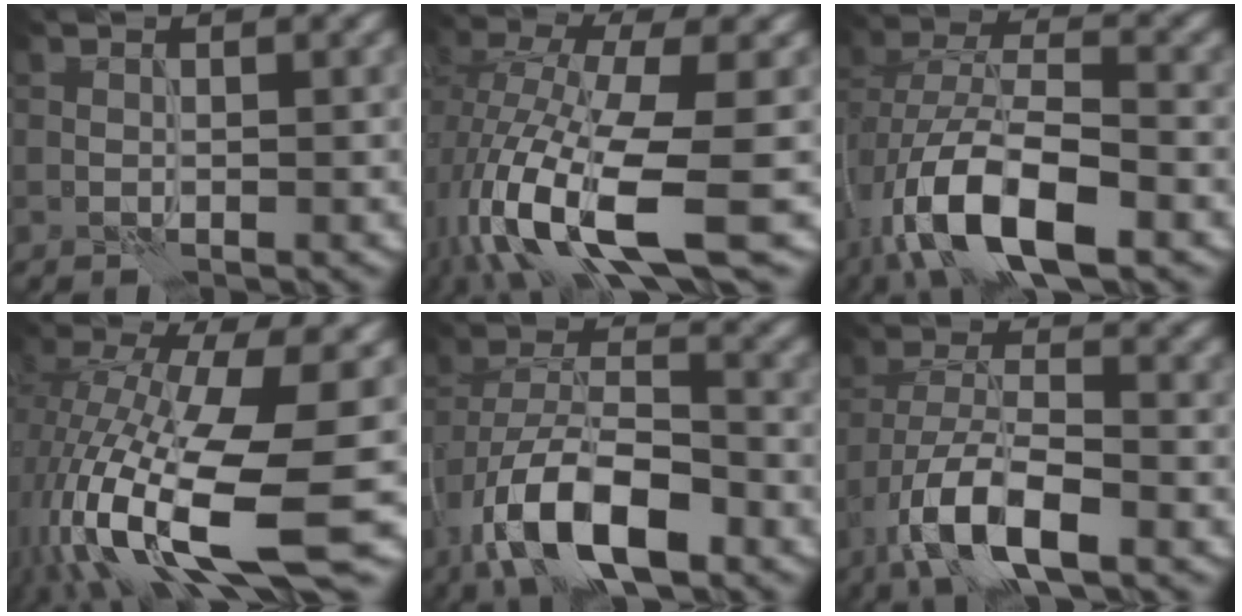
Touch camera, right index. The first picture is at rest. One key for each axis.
{"total": 12.0, "fx": -4.0, "fy": 4.6, "fz": 10.4, "tx": -0.218, "ty": -0.015, "tz": -0.072}
{"total": 10.9, "fx": -5.1, "fy": 5.0, "fz": 8.3, "tx": -0.166, "ty": 0.000, "tz": -0.094}
{"total": 13.4, "fx": -3.4, "fy": 4.6, "fz": 12.1, "tx": -0.245, "ty": -0.010, "tz": -0.058}
{"total": 11.1, "fx": -6.2, "fy": 4.8, "fz": 7.9, "tx": -0.146, "ty": 0.000, "tz": -0.115}
{"total": 8.7, "fx": -4.9, "fy": 3.3, "fz": 6.4, "tx": -0.122, "ty": 0.000, "tz": -0.095}